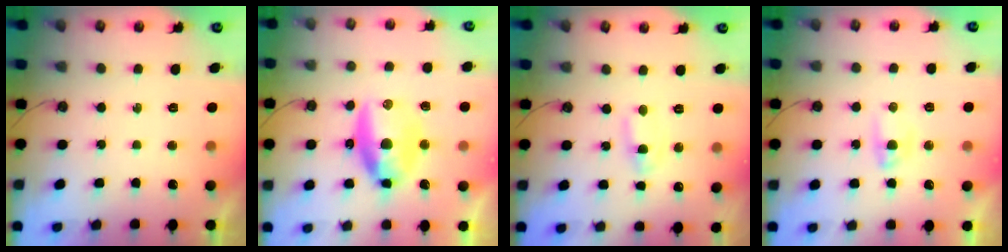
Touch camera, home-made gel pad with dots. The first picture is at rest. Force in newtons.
{"total": 11.8, "press": 11.8, "slide": 0.6}
{"total": 2.9, "press": 2.9, "slide": 0.4}
{"total": 13.6, "press": 5.9, "slide": 12.2}